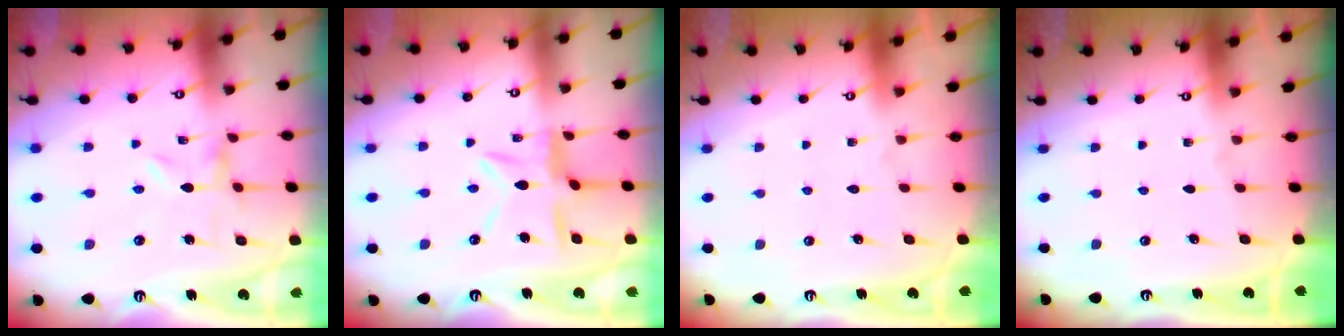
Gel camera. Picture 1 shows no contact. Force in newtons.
{"total": 10.2, "press": 10.2, "slide": 0.7}
{"total": 1.6, "press": 1.6, "slide": 0.1}
{"total": 0.0}